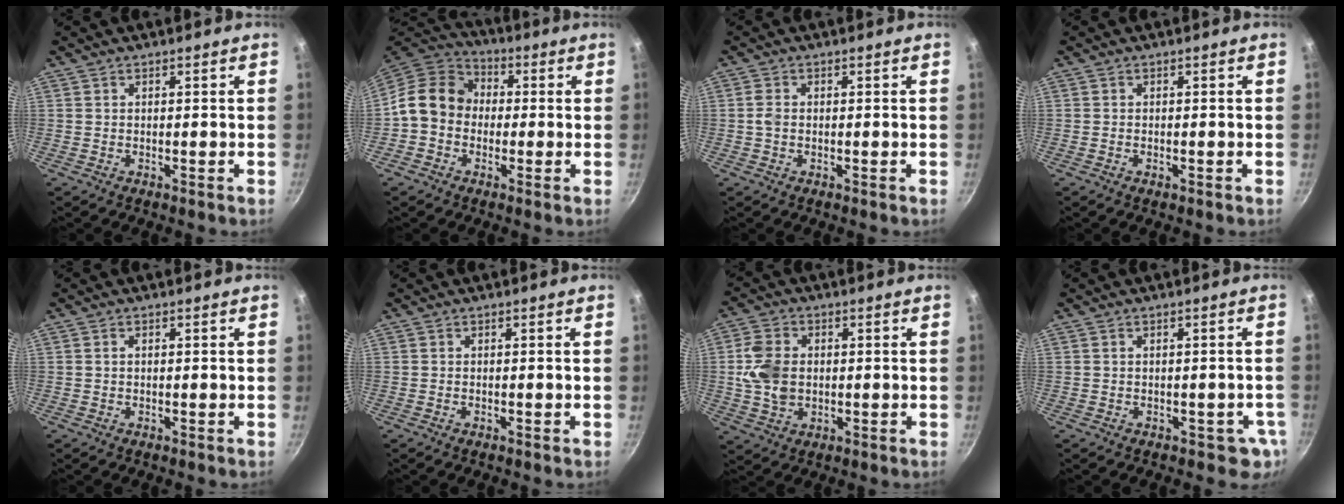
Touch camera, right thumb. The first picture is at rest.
{"total": 12.1, "force": [-0.5, 10.2, 6.5], "torque": [-0.085, 0.032, -0.034]}
{"total": 1.7, "force": [-0.2, 1.2, 1.2], "torque": [-0.026, 0.006, -0.006]}
{"total": 0.5, "force": [-0.3, 0.2, 0.5], "torque": [-0.007, 0.000, -0.004]}
{"total": 0.5, "force": [0.1, 0.4, 0.4], "torque": [-0.007, 0.003, 0.001]}
{"total": 0.0}
{"total": 8.5, "force": [0.3, 6.3, 5.7], "torque": [-0.097, 0.001, 0.001]}
{"total": 2.9, "force": [-0.8, 2.1, 1.9], "torque": [0.002, 0.012, 0.002]}